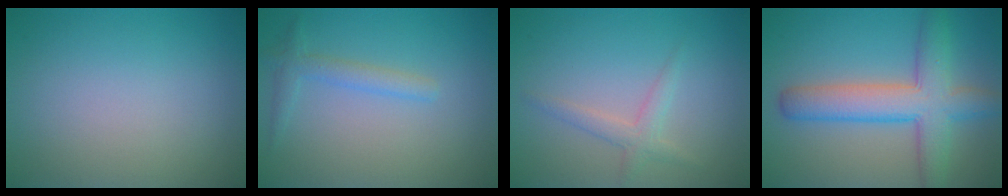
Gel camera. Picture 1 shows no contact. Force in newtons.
{"total": 1.9, "press": 1.9, "slide": 0.1}
{"total": 1.8, "press": 1.8, "slide": 0.0}
{"total": 6.8, "press": 6.8, "slide": 0.5}